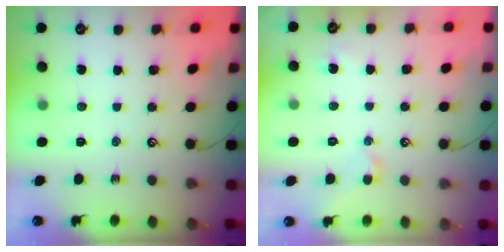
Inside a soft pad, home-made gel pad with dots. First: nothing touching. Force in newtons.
{"total": 1.1, "press": 1.0, "slide": 0.4}